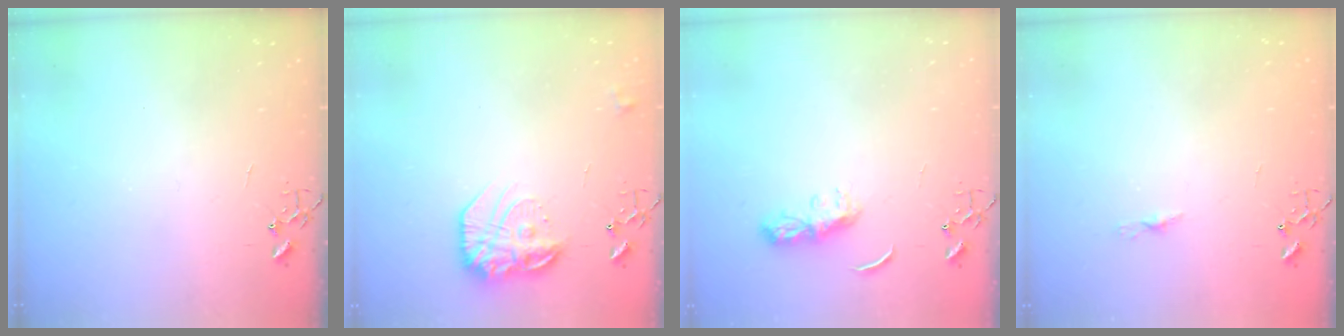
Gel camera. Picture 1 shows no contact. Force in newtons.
{"total": 17.3, "press": 17.2, "slide": 1.2}
{"total": 6.5, "press": 6.4, "slide": 0.6}
{"total": 3.8, "press": 3.7, "slide": 0.3}